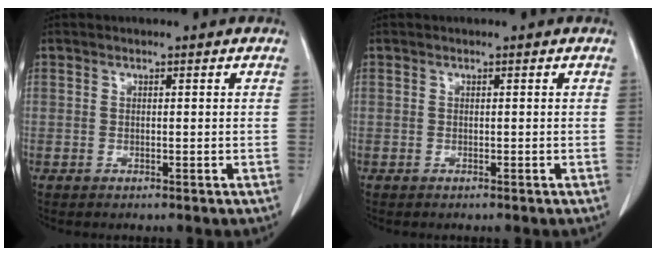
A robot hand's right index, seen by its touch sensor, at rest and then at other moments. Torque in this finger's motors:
{"motor_torque": [-0.02, 0.14, 0.05, 0.00]}